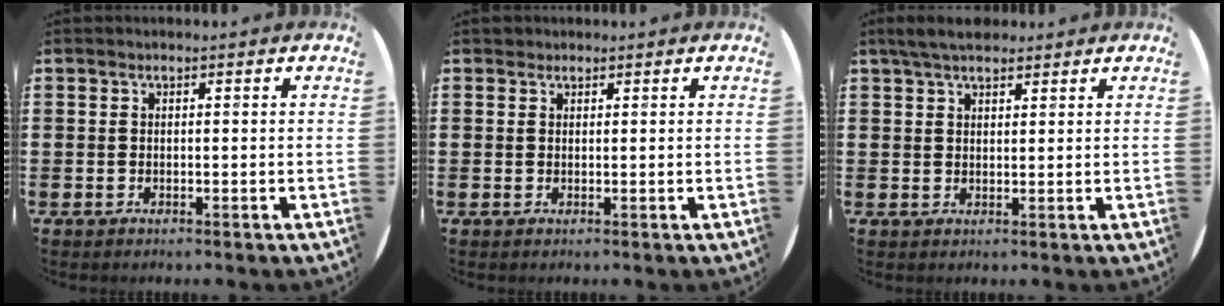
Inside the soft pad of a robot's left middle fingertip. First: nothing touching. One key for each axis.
{"total": 0.7, "fx": 0.6, "fy": 0.3, "fz": -0.1, "tx": 0.001, "ty": 0.003, "tz": 0.012}
{"total": 3.9, "fx": 3.3, "fy": 1.1, "fz": 1.7, "tx": -0.041, "ty": 0.000, "tz": 0.061}